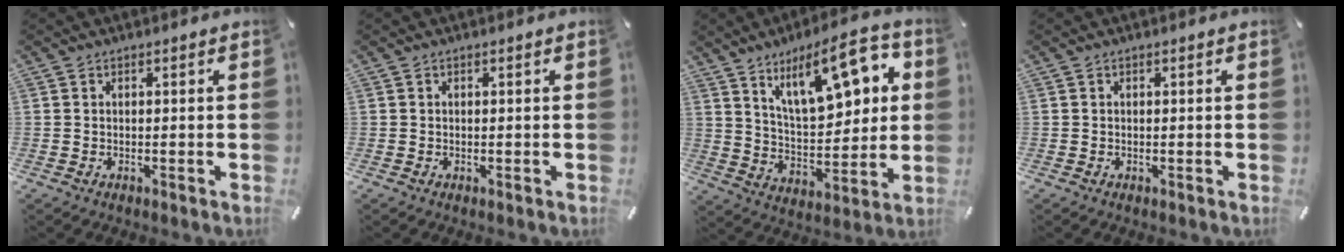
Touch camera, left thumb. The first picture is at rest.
{"total": 0.0}
{"total": 18.4, "force": [10.0, 8.3, 13.0], "torque": [-0.199, -0.037, 0.165]}
{"total": 0.0}